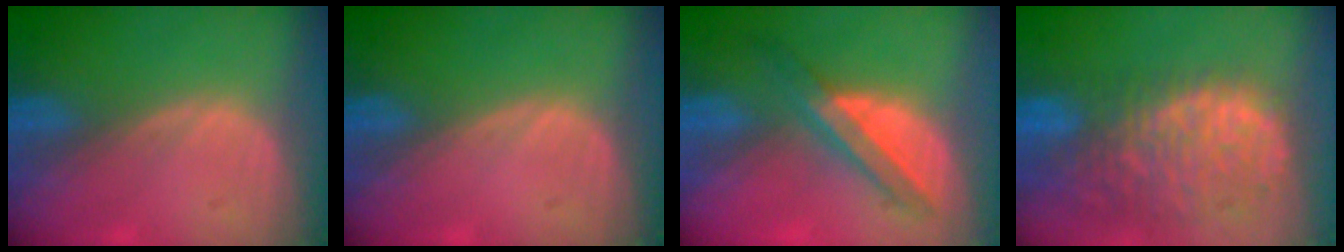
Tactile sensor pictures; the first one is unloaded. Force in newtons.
{"total": 0.0}
{"total": 5.7, "press": 5.6, "slide": 1.4}
{"total": 13.5, "press": 11.0, "slide": 7.8}